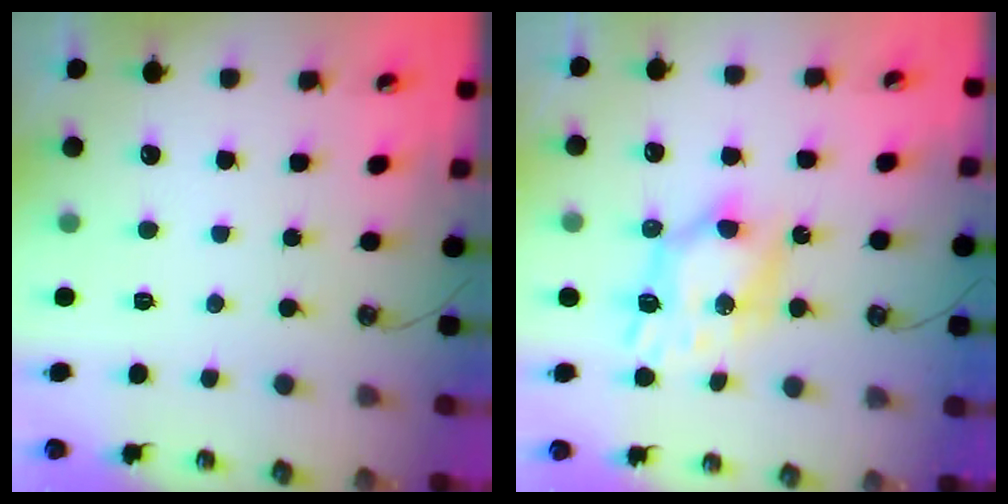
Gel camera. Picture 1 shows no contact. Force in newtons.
{"total": 9.0, "press": 9.0, "slide": 0.6}